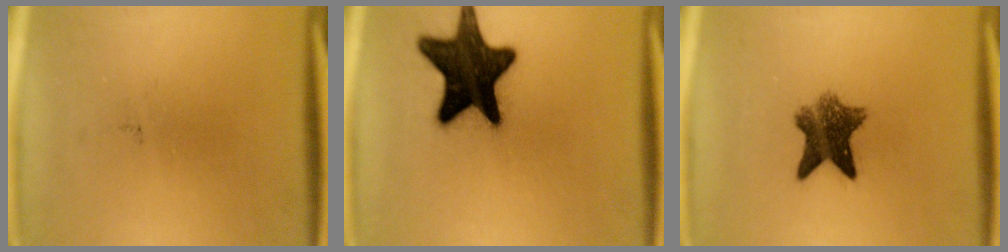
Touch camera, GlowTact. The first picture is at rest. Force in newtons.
{"total": 17.6}
{"total": 7.6}